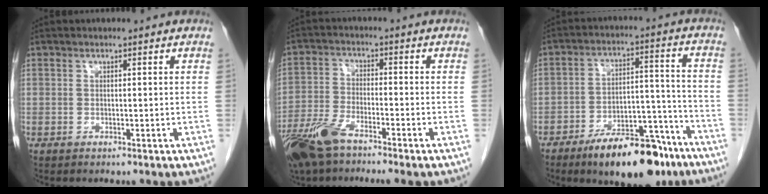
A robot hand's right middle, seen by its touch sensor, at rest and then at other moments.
{"total": 9.6, "force": [-6.9, 1.8, 6.4], "torque": [-0.132, -0.018, -0.133]}
{"total": 15.3, "force": [-11.1, 5.0, 9.3], "torque": [-0.119, 0.025, -0.172]}